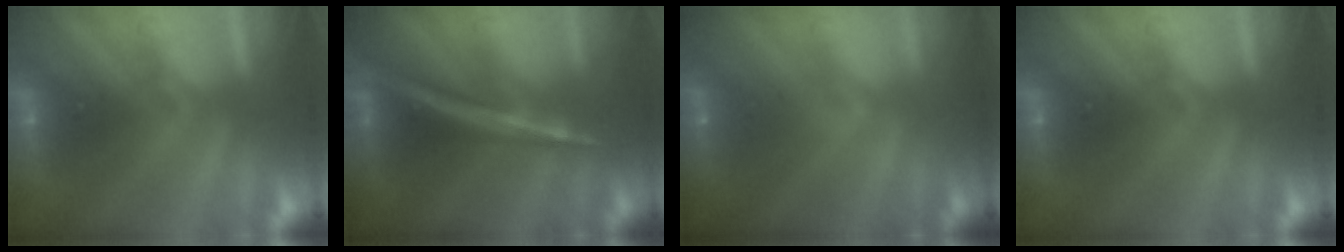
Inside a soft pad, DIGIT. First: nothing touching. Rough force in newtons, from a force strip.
{"total": 2.8}
{"total": 2.4}
{"total": 0.0}